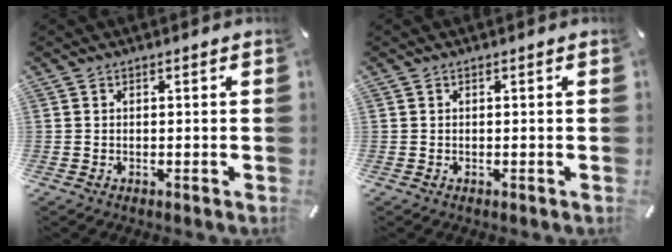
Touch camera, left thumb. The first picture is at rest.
{"total": 0.0}